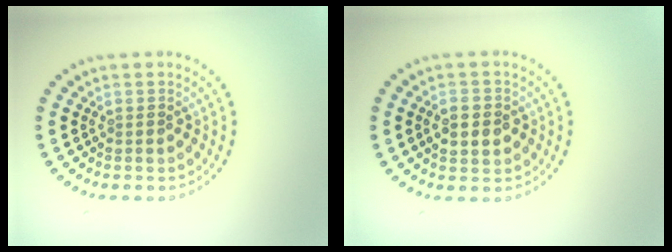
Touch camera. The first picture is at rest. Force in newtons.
{"total": 2.8, "press": 2.8, "slide": 0.1}